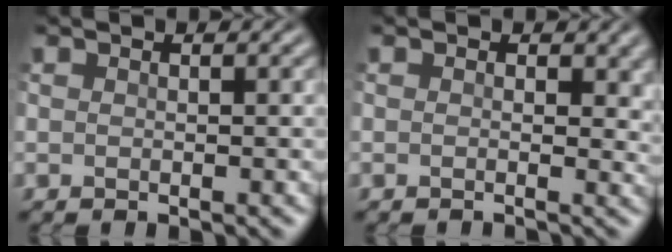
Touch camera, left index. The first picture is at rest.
{"total": 2.1, "force": [0.2, 0.9, 1.9], "torque": [-0.014, 0.000, -0.001]}